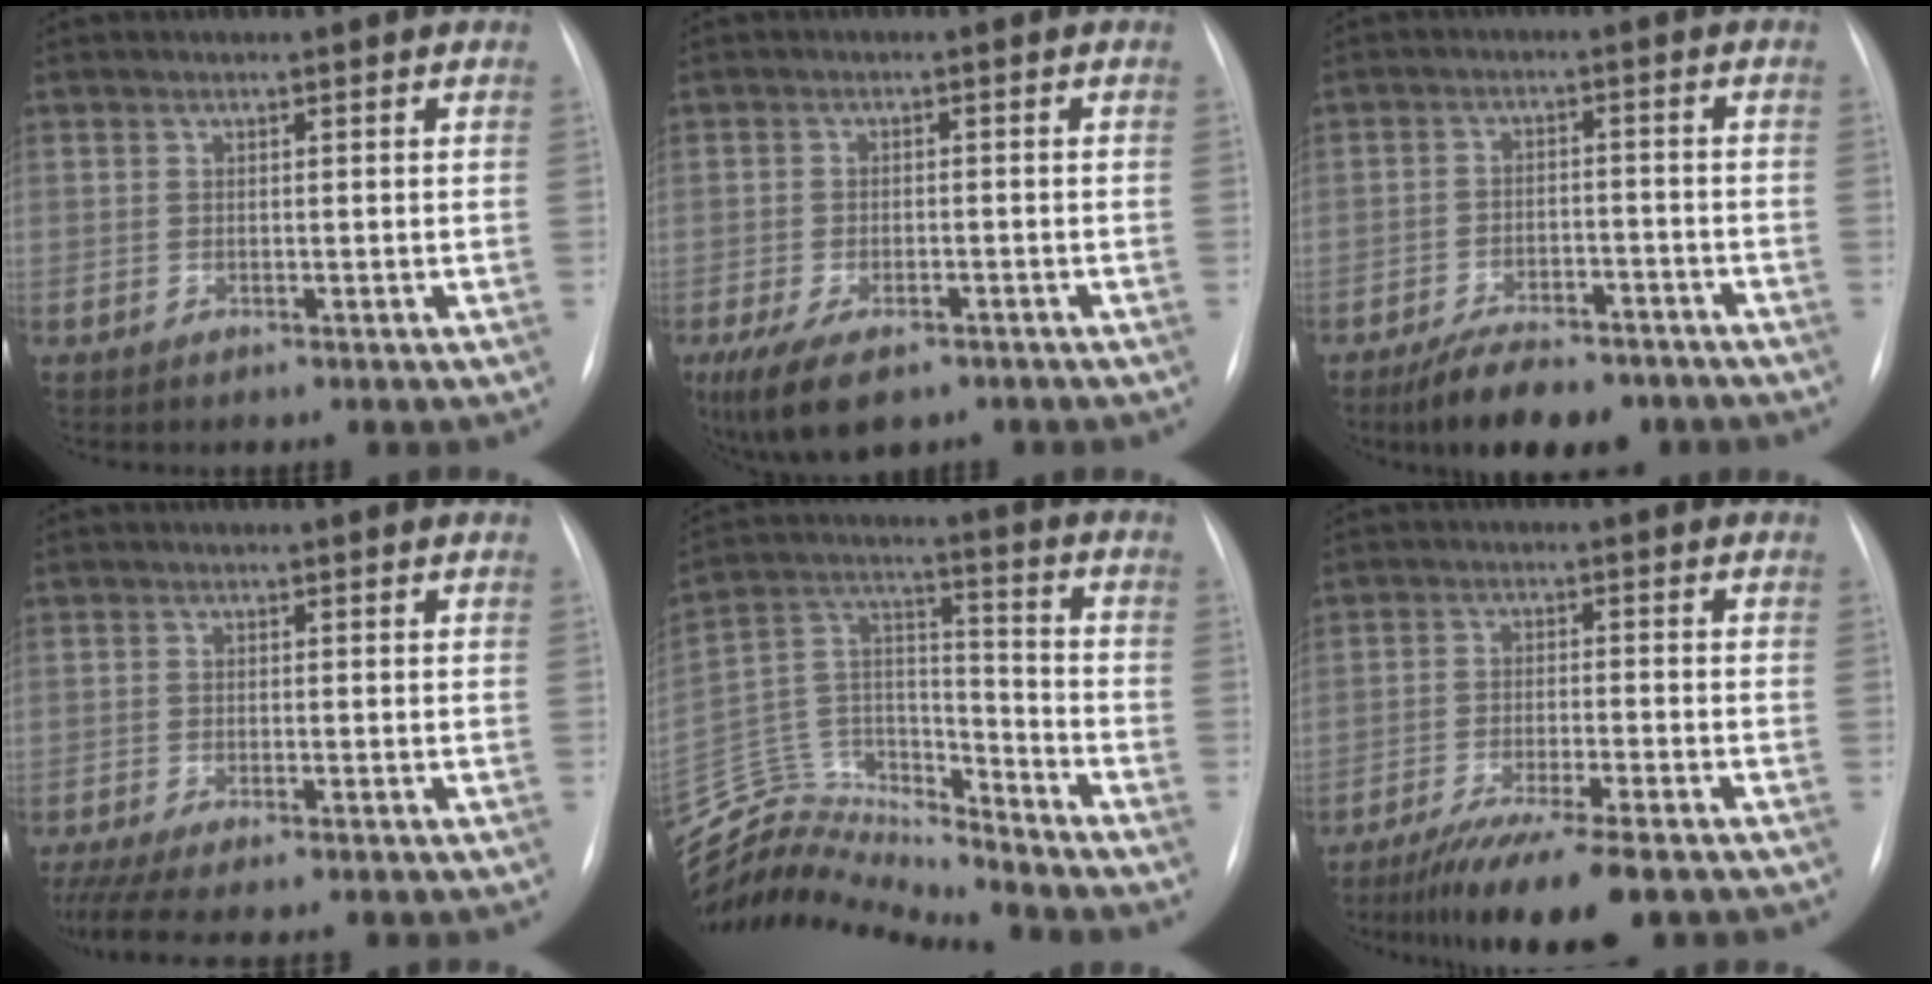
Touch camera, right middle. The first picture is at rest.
{"total": 8.5, "force": [-5.7, 3.6, 5.2], "torque": [-0.101, -0.015, -0.086]}
{"total": 9.9, "force": [-7.6, 3.8, 5.0], "torque": [-0.079, -0.007, -0.118]}
{"total": 8.3, "force": [-6.9, 1.0, 4.5], "torque": [-0.072, -0.014, -0.104]}
{"total": 16.3, "force": [-16.3, 1.0, 0.5], "torque": [-0.006, 0.069, -0.290]}
{"total": 11.6, "force": [-8.5, 2.9, 7.4], "torque": [-0.116, -0.020, -0.128]}